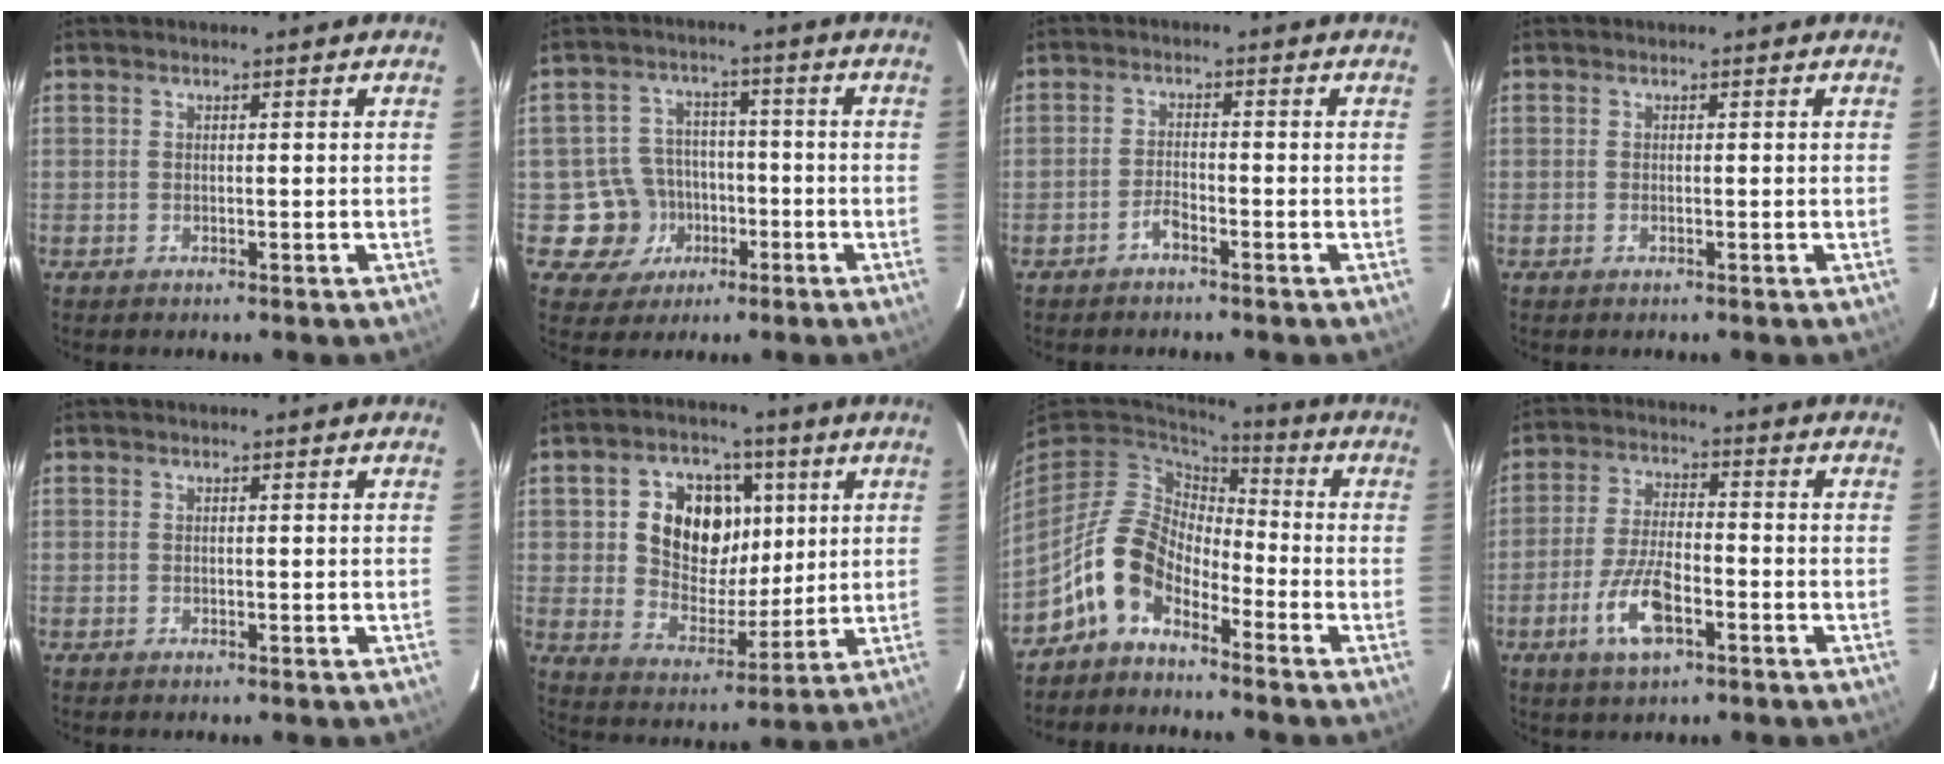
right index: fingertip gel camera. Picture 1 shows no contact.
{"total": 8.5, "force": [-3.3, 7.8, 0.9], "torque": [-0.043, 0.026, -0.042]}
{"total": 2.1, "force": [-1.8, 0.6, 1.0], "torque": [-0.025, 0.004, -0.035]}
{"total": 0.0}
{"total": 0.0}
{"total": 14.2, "force": [3.7, 10.6, 8.7], "torque": [-0.175, 0.016, 0.072]}
{"total": 10.6, "force": [-6.0, 6.3, 6.0], "torque": [-0.123, 0.022, -0.125]}
{"total": 9.5, "force": [-4.4, 3.4, 7.7], "torque": [-0.165, -0.006, -0.081]}